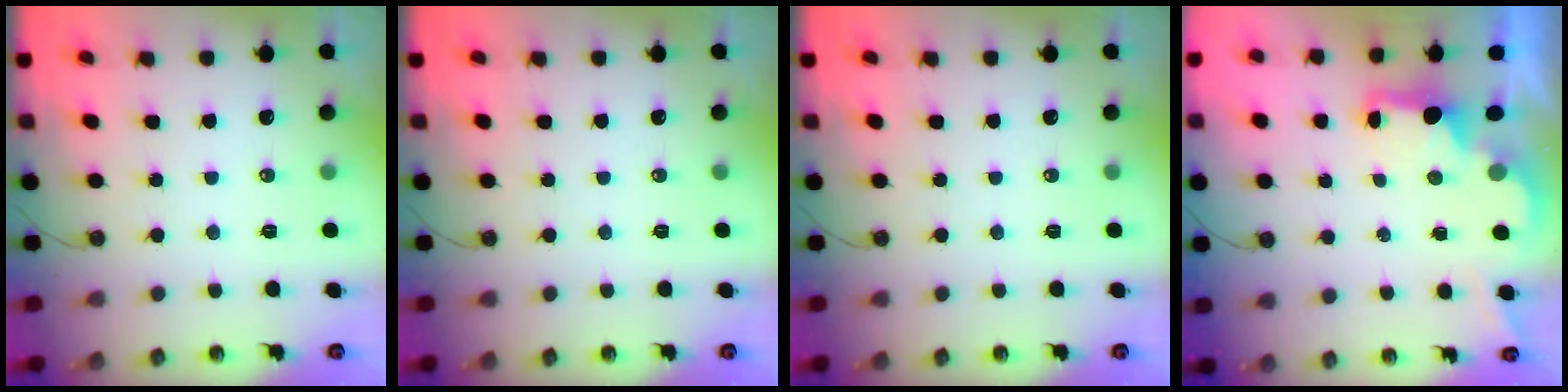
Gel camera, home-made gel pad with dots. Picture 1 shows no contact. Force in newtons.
{"total": 0.0}
{"total": 0.0}
{"total": 2.1, "press": 2.0, "slide": 0.8}